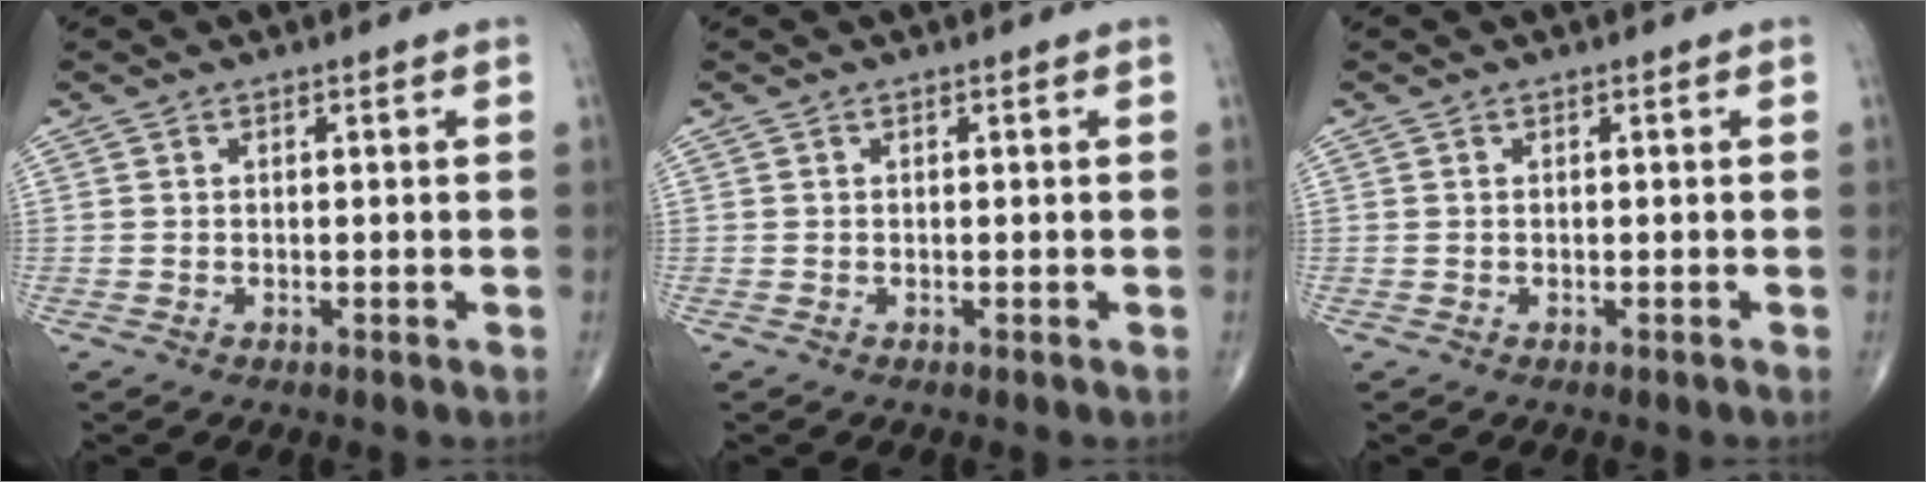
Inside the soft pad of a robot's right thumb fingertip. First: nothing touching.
{"total": 0.0}
{"total": 0.0}